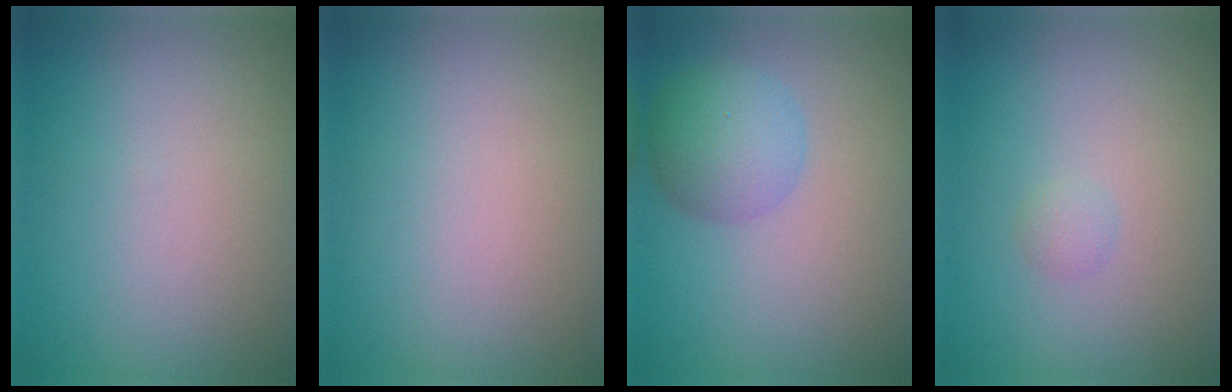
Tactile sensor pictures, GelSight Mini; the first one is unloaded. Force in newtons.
{"total": 0.0}
{"total": 4.0, "press": 3.9, "slide": 0.2}
{"total": 0.8, "press": 0.8, "slide": 0.1}